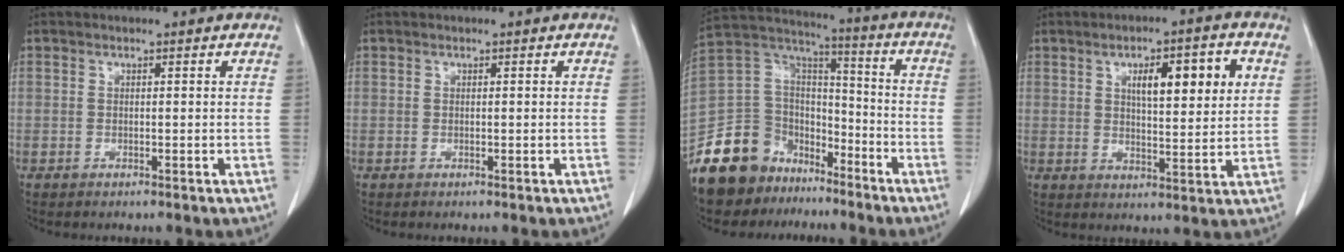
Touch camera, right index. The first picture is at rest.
{"total": 0.0}
{"total": 20.6, "force": [-14.6, 12.8, 6.9], "torque": [-0.157, 0.063, -0.255]}
{"total": 10.7, "force": [3.5, 2.9, 9.7], "torque": [-0.150, 0.014, 0.057]}